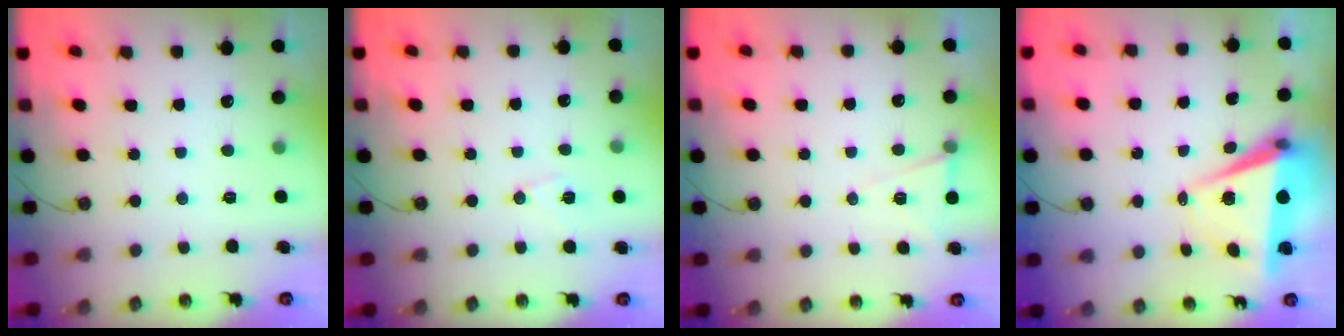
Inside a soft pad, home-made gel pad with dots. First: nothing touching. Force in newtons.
{"total": 6.4, "press": 6.3, "slide": 1.2}
{"total": 6.4, "press": 4.5, "slide": 4.5}
{"total": 6.8, "press": 5.3, "slide": 4.3}